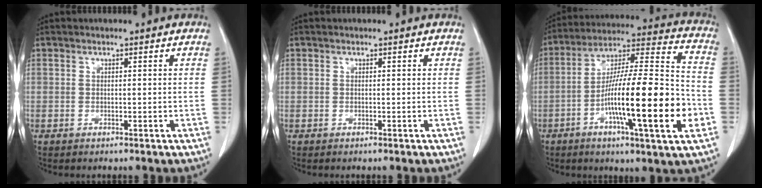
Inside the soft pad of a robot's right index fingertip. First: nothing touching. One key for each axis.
{"total": 0.0}
{"total": 21.4, "fx": -6.0, "fy": 1.4, "fz": 20.5, "tx": -0.331, "ty": -0.007, "tz": -0.100}